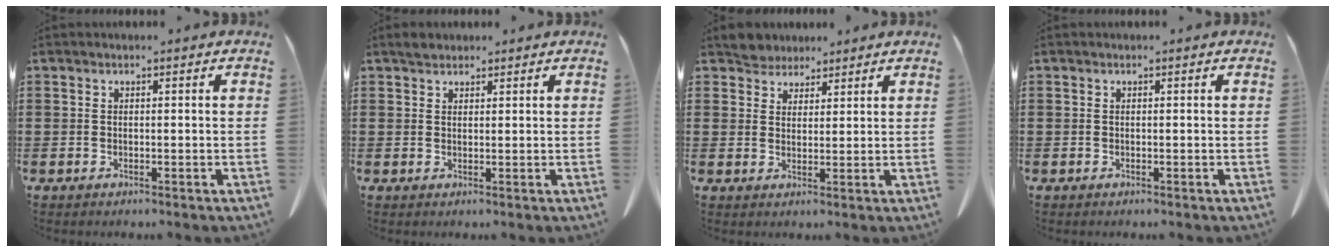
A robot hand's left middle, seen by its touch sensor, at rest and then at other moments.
{"total": 1.6, "force": [1.4, 0.8, 0.2], "torque": [-0.001, 0.001, 0.026]}
{"total": 3.7, "force": [3.5, 1.3, 0.0], "torque": [-0.014, -0.002, 0.069]}
{"total": 0.0}